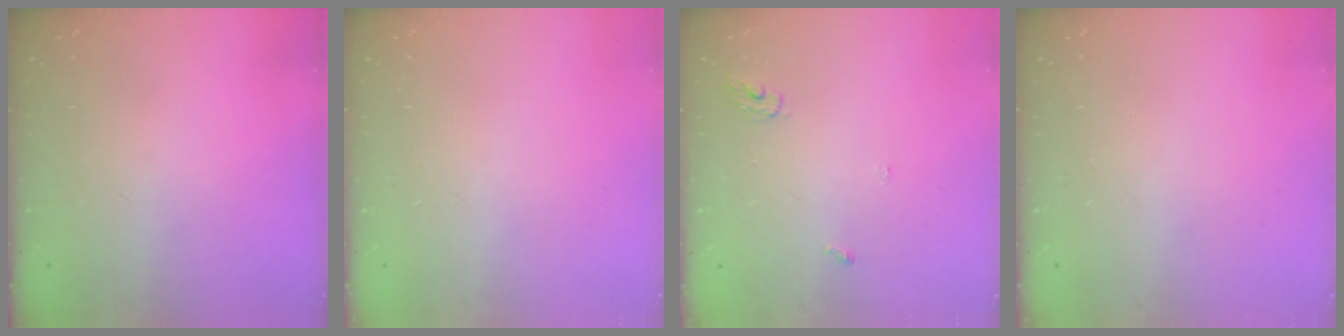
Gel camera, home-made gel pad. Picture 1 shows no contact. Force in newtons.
{"total": 0.0}
{"total": 3.3, "press": 3.3, "slide": 0.2}
{"total": 0.0}